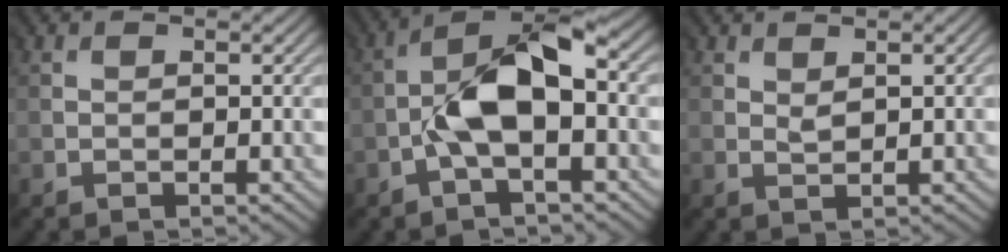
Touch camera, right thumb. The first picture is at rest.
{"total": 7.6, "force": [-1.3, 3.5, 6.6], "torque": [-0.127, 0.018, -0.026]}
{"total": 1.0, "force": [0.9, 0.1, -0.5], "torque": [0.003, -0.001, 0.022]}